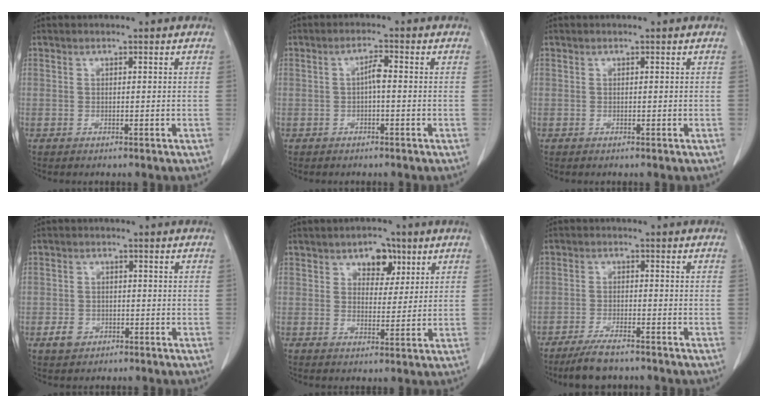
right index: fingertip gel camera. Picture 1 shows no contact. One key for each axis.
{"total": 2.1, "fx": -0.2, "fy": 0.4, "fz": 2.1, "tx": -0.037, "ty": 0.005, "tz": -0.005}
{"total": 0.0}
{"total": 3.0, "fx": -1.2, "fy": 2.6, "fz": 0.9, "tx": -0.014, "ty": 0.006, "tz": -0.013}
{"total": 5.4, "fx": 2.8, "fy": 3.4, "fz": 3.1, "tx": -0.037, "ty": 0.011, "tz": 0.042}
{"total": 5.8, "fx": -4.8, "fy": 1.2, "fz": 3.1, "tx": -0.057, "ty": -0.011, "tz": -0.082}